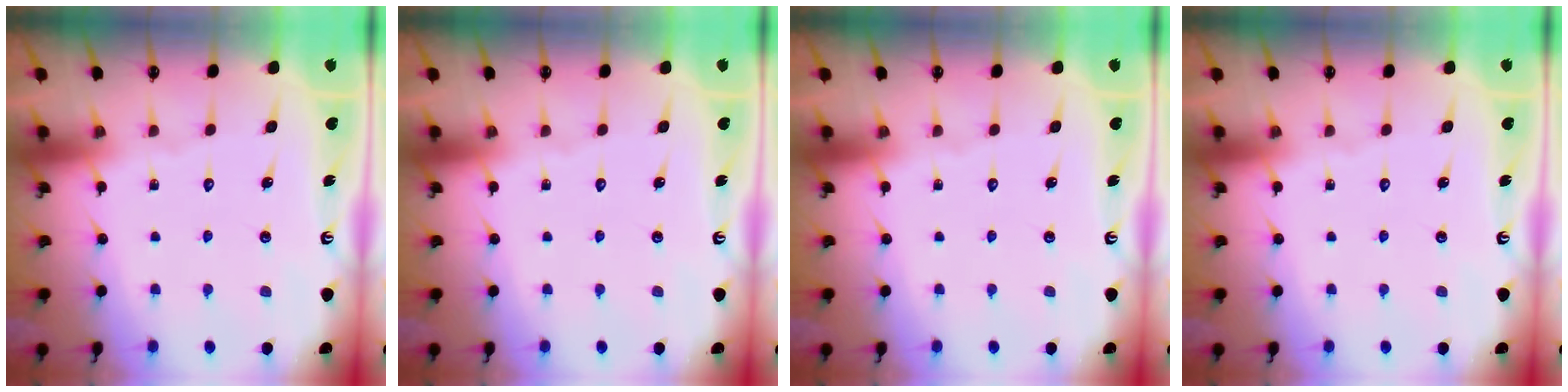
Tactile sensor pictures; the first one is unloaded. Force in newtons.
{"total": 0.0}
{"total": 0.0}
{"total": 0.0}